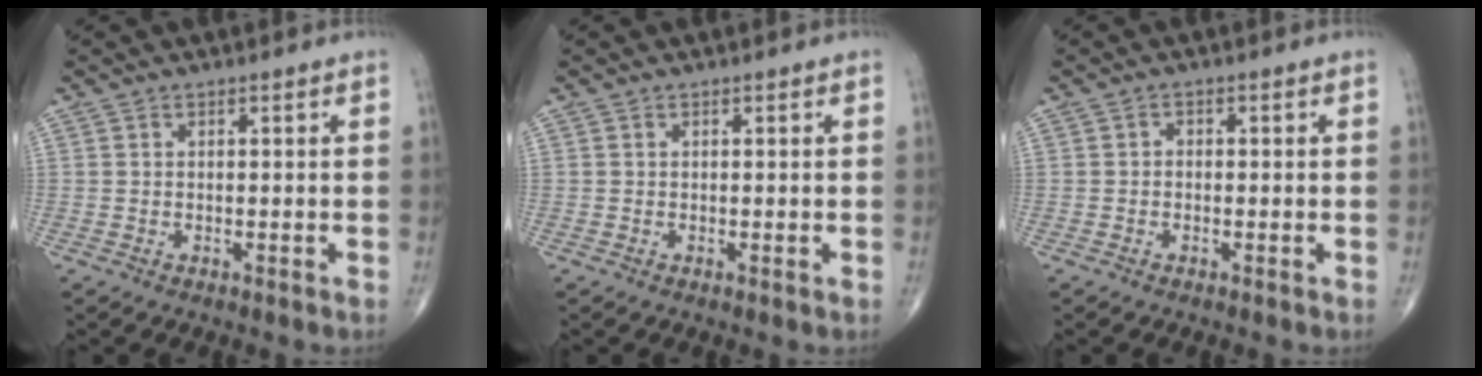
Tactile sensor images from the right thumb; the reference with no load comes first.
{"total": 0.0}
{"total": 0.9, "force": [-0.3, 0.8, 0.5], "torque": [0.002, 0.004, -0.010]}